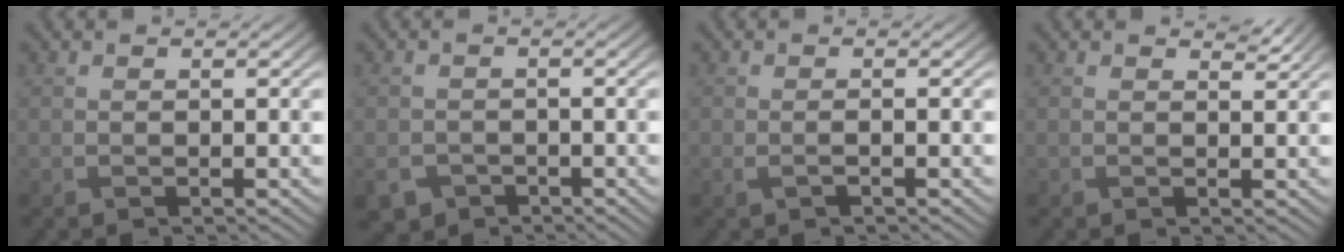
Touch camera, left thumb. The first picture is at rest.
{"total": 3.6, "force": [-2.2, 2.6, 1.2], "torque": [-0.029, -0.012, -0.043]}
{"total": 1.0, "force": [-0.3, 0.2, 0.9], "torque": [-0.020, -0.003, -0.004]}
{"total": 1.0, "force": [0.9, 0.3, 0.3], "torque": [-0.007, -0.005, 0.016]}